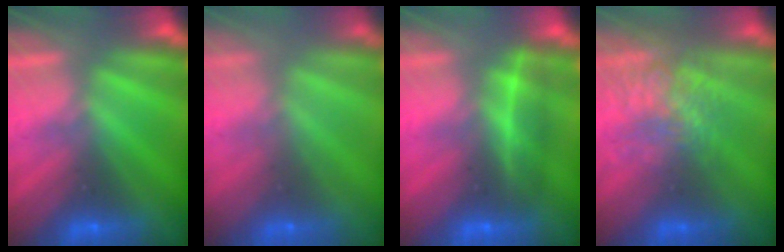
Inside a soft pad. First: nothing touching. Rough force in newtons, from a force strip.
{"total": 7.4}
{"total": 2.0}
{"total": 3.8}